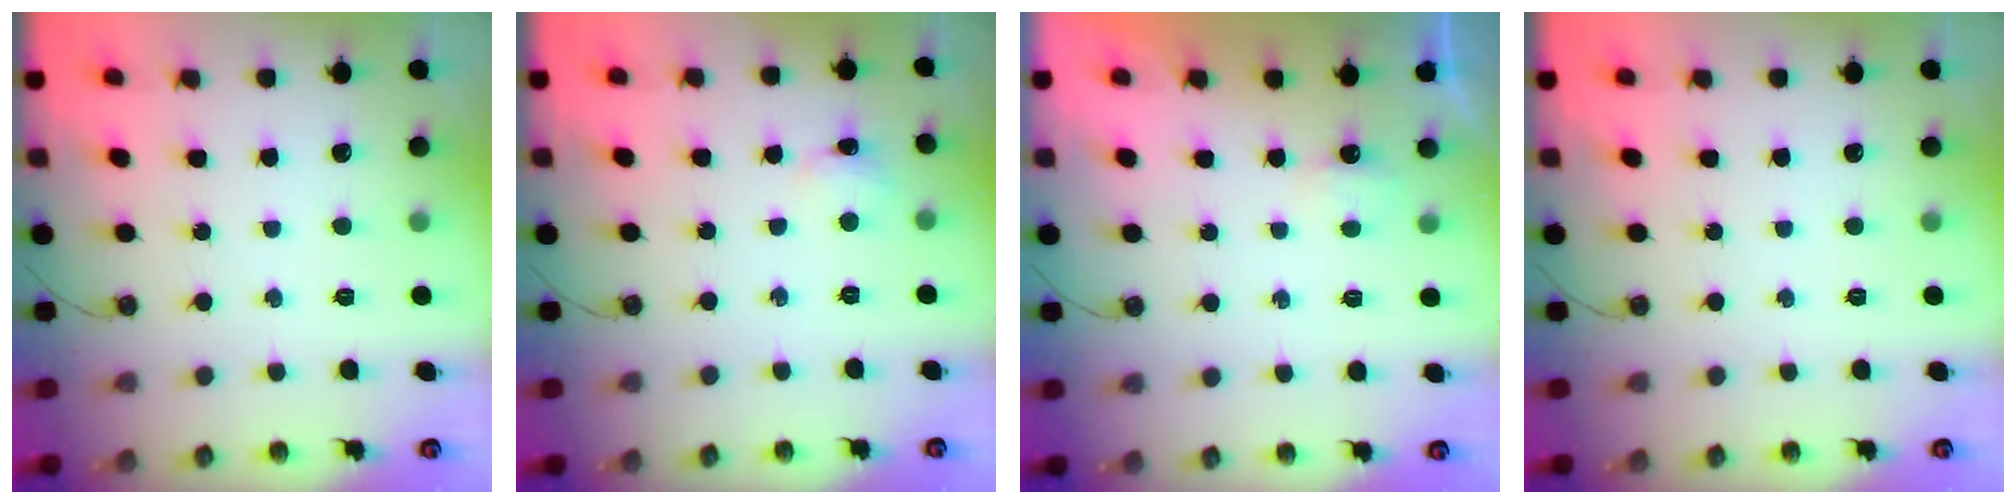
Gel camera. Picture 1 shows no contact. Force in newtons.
{"total": 2.0, "press": 1.9, "slide": 0.4}
{"total": 2.6, "press": 2.6, "slide": 0.4}
{"total": 0.0}